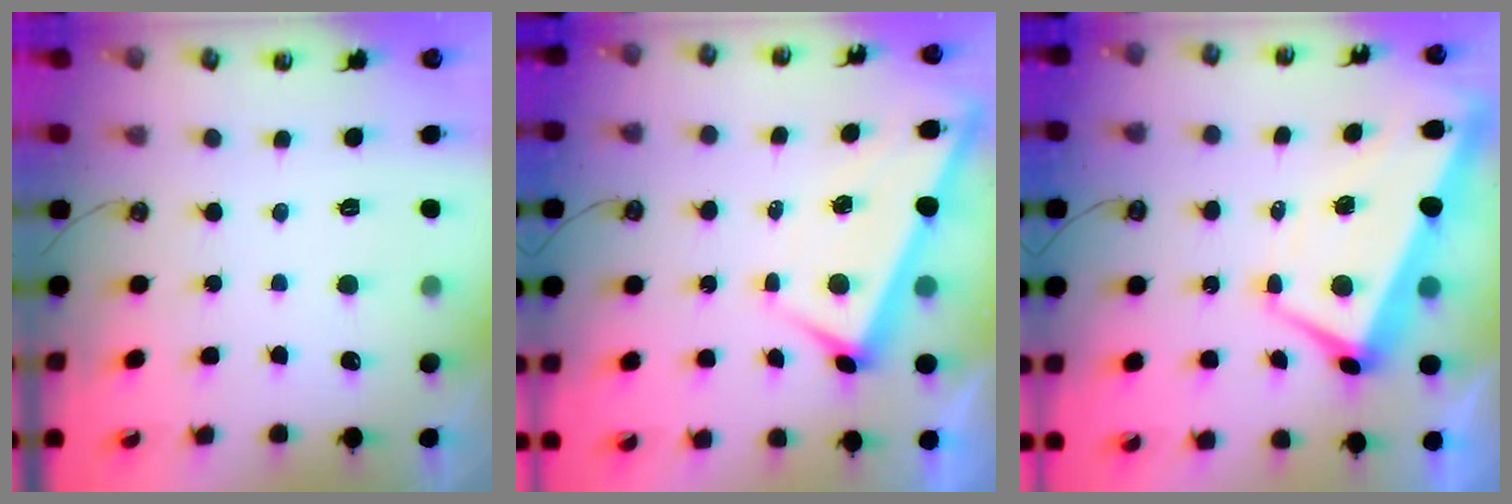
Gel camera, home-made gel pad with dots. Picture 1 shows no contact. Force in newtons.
{"total": 2.9, "press": 2.9, "slide": 0.2}
{"total": 1.6, "press": 1.0, "slide": 1.3}